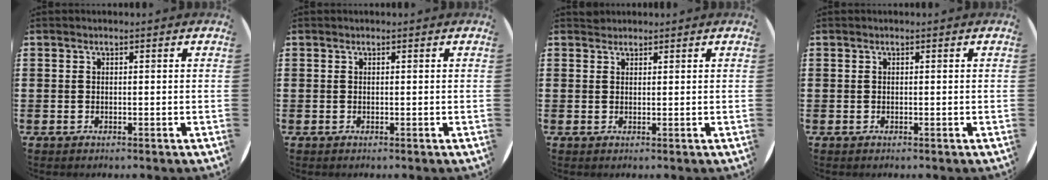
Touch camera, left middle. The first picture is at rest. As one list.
[{"total": 0.0}, {"total": 1.0, "force": [0.9, 0.3, -0.1], "torque": [0.001, 0.003, 0.018]}, {"total": 0.0}]